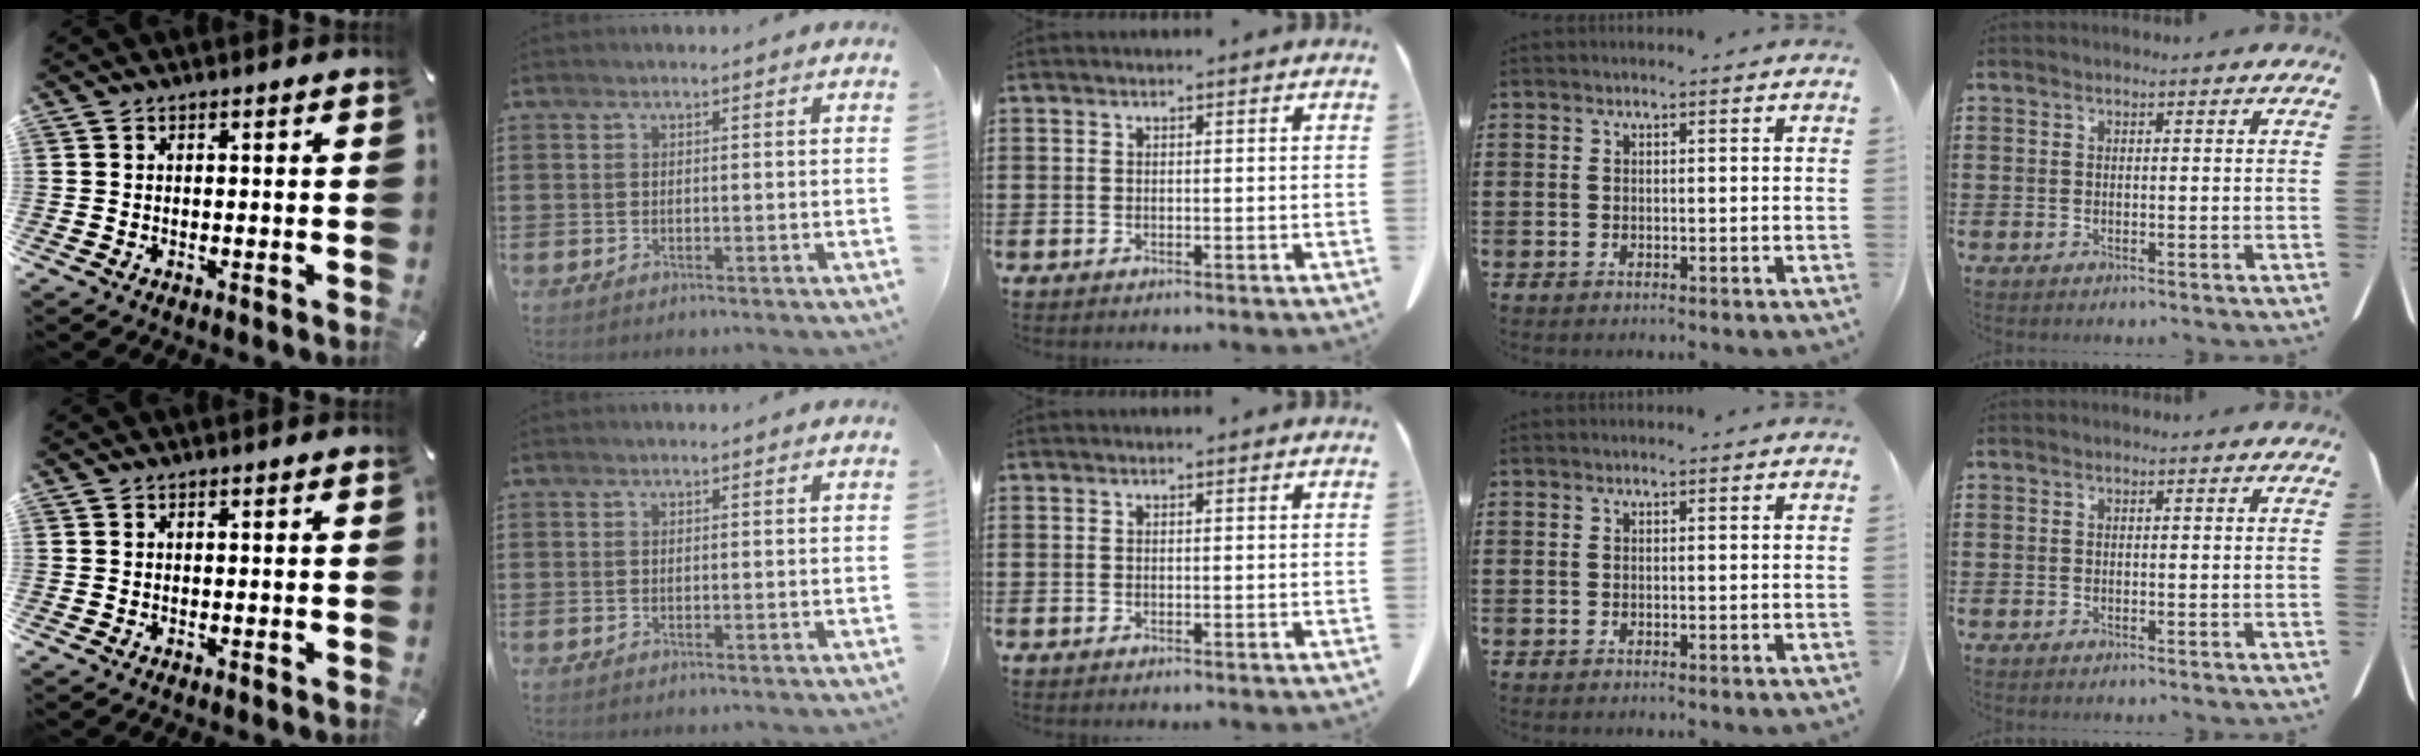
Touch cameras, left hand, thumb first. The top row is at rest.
{}